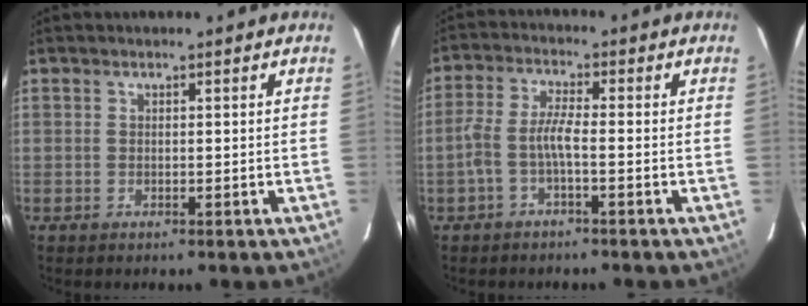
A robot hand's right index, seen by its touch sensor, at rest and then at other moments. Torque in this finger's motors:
{"motor_torque": [0.62, -0.36, 0.45, 0.12]}